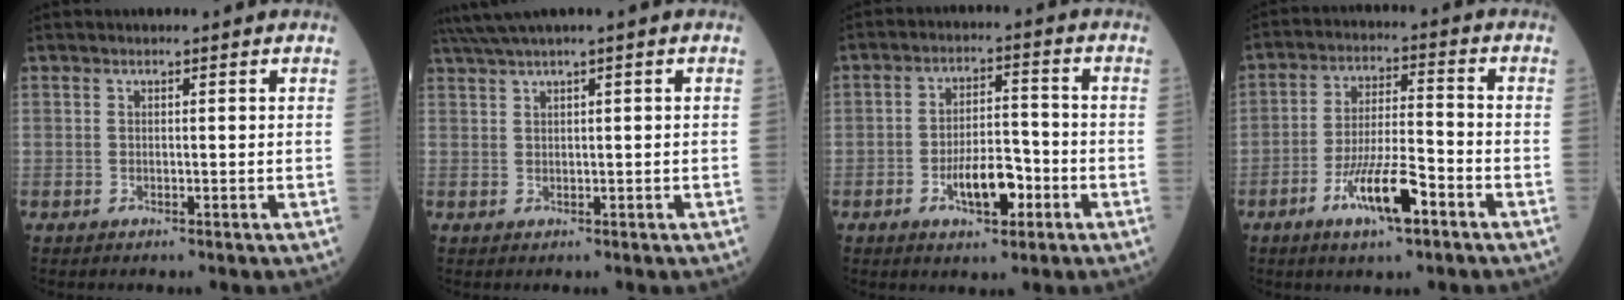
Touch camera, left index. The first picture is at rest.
{"total": 3.4, "force": [2.3, -0.6, 2.5], "torque": [-0.060, 0.019, 0.052]}
{"total": 7.3, "force": [-3.2, 2.9, 5.9], "torque": [-0.106, 0.006, -0.054]}
{"total": 9.5, "force": [-5.2, 1.8, 7.7], "torque": [-0.148, -0.007, -0.093]}